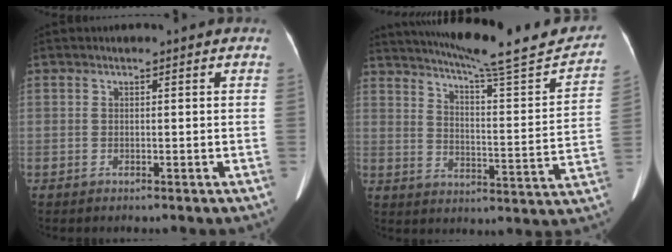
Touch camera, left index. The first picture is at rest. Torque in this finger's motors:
{"motor_torque": [0.29, -0.83, 0.06, 0.09]}